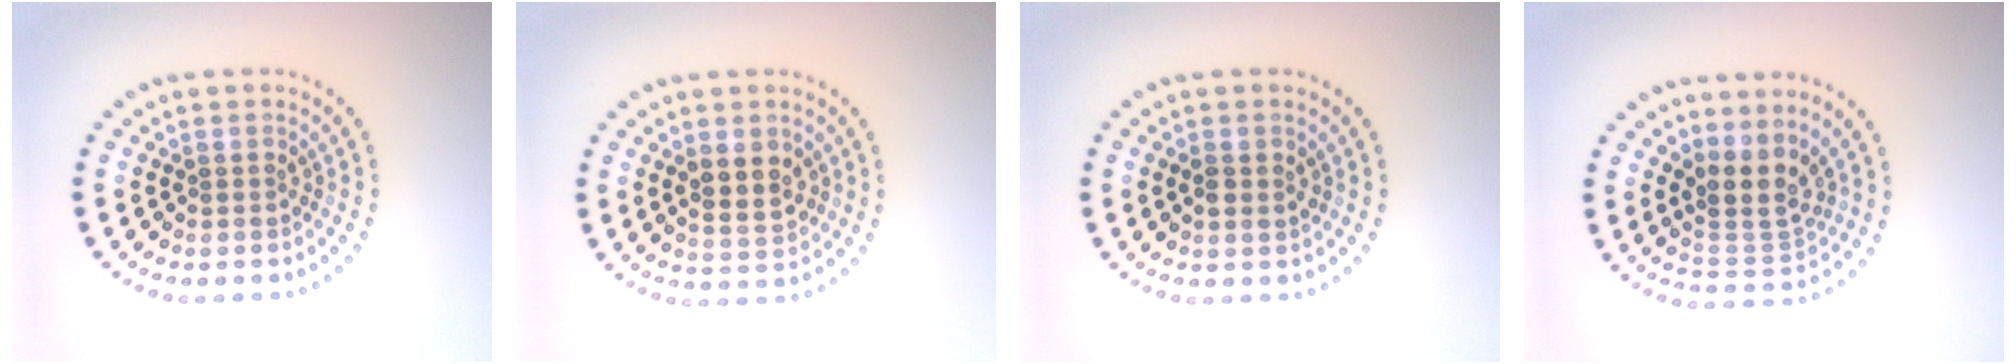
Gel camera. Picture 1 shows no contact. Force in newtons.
{"total": 3.0, "press": 2.9, "slide": 0.6}
{"total": 1.4, "press": 1.3, "slide": 0.3}
{"total": 3.3, "press": 2.5, "slide": 2.2}